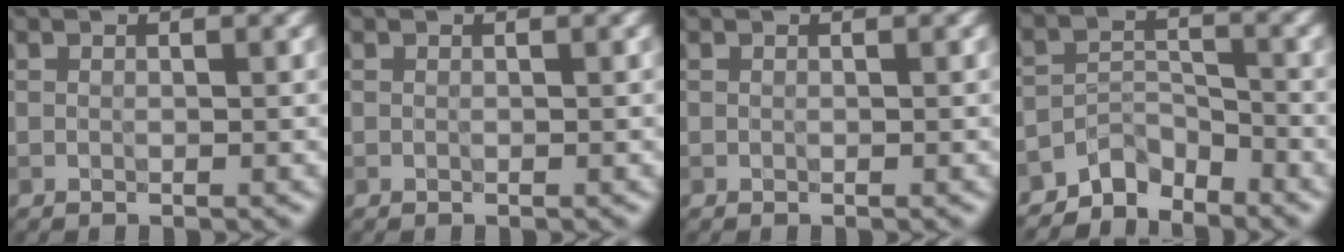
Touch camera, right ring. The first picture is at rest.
{"total": 0.0}
{"total": 0.0}
{"total": 3.3, "force": [-3.1, 1.1, 0.5], "torque": [-0.001, 0.007, -0.067]}